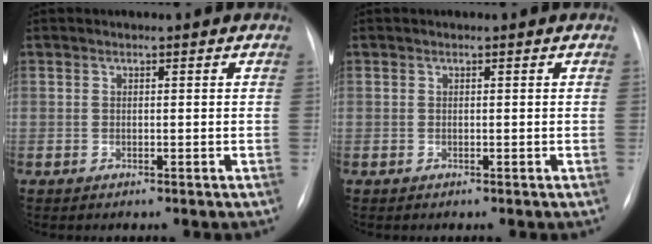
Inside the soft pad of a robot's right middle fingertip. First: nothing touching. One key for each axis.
{"total": 0.0}